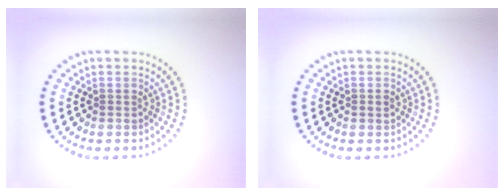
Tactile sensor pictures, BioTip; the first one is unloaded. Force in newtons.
{"total": 0.8, "press": 0.8, "slide": 0.1}